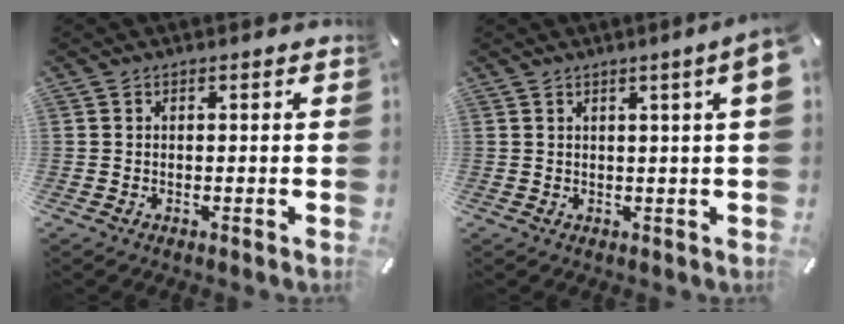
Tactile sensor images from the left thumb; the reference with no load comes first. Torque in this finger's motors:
{"motor_torque": [1.24, 1.25, 0.55, -0.42, 0.12]}